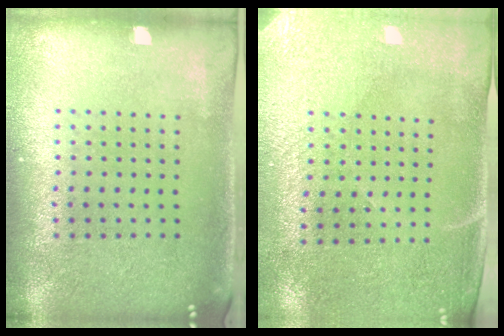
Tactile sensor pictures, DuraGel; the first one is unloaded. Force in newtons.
{"total": 2.9, "press": 2.5, "slide": 1.5}